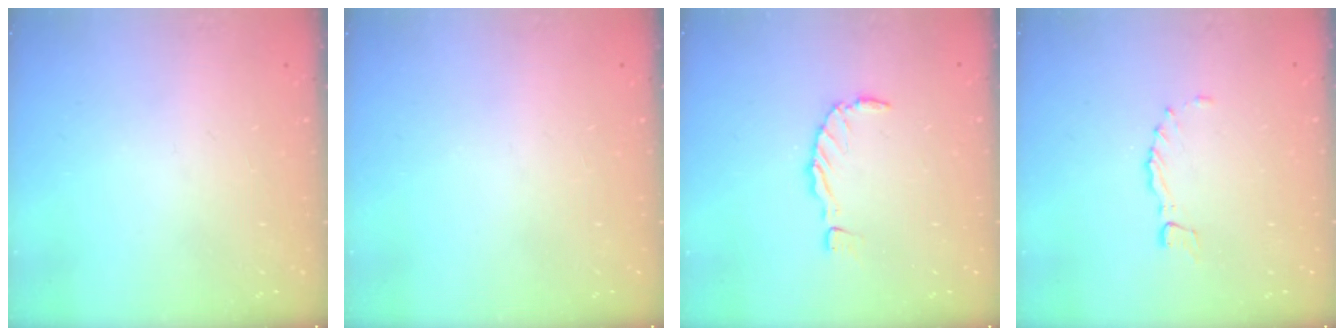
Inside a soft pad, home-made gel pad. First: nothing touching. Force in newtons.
{"total": 0.0}
{"total": 0.0}
{"total": 1.2, "press": 1.2, "slide": 0.3}